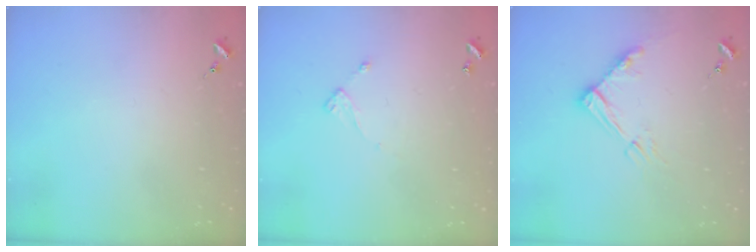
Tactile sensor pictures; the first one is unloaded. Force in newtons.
{"total": 5.8, "press": 5.8, "slide": 0.5}
{"total": 9.8, "press": 9.8, "slide": 1.0}